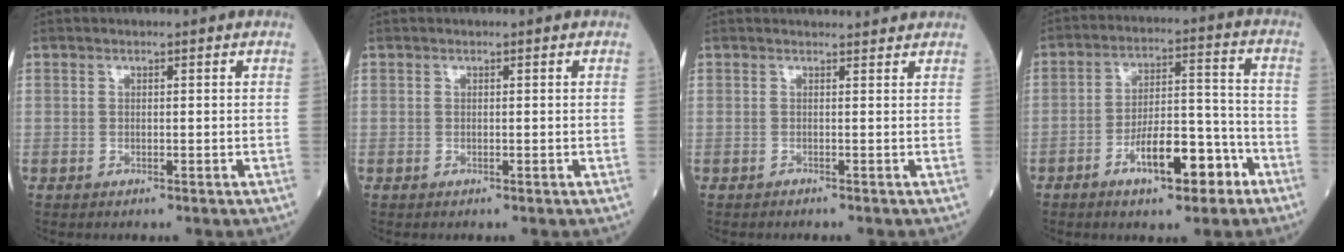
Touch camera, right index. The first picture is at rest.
{"total": 0.0}
{"total": 2.0, "force": [1.7, 0.6, 0.9], "torque": [-0.029, 0.021, 0.013]}
{"total": 10.6, "force": [-5.6, 3.4, 8.3], "torque": [-0.141, 0.022, -0.085]}